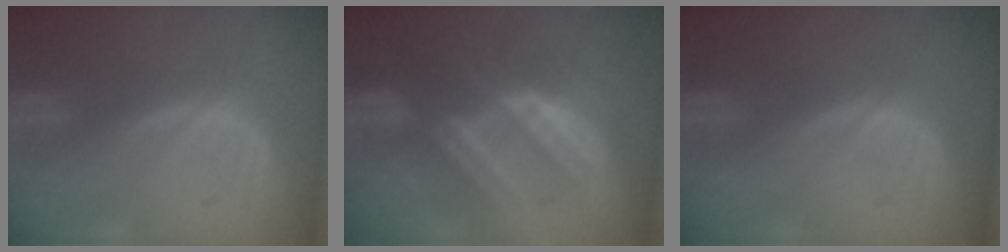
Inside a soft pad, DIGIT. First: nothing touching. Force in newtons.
{"total": 7.3, "press": 7.3, "slide": 1.0}
{"total": 0.0}